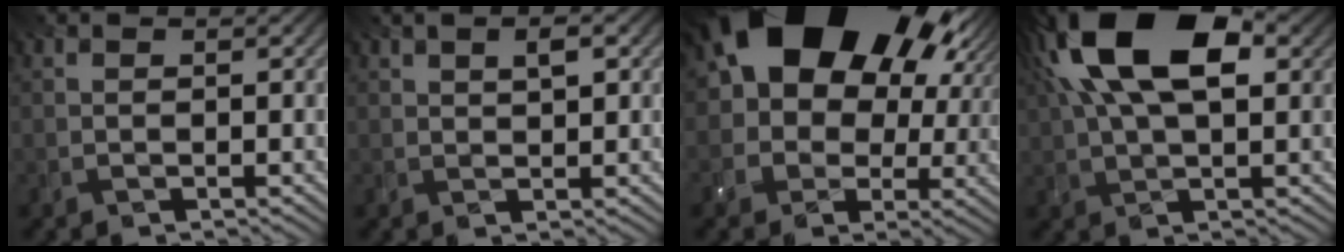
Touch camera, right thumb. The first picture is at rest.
{"total": 2.1, "force": [1.3, 0.7, 1.6], "torque": [-0.022, 0.001, 0.023]}
{"total": 19.9, "force": [7.1, 14.5, 11.7], "torque": [-0.193, 0.028, 0.118]}
{"total": 16.1, "force": [5.9, 7.9, 12.8], "torque": [-0.249, 0.036, 0.084]}